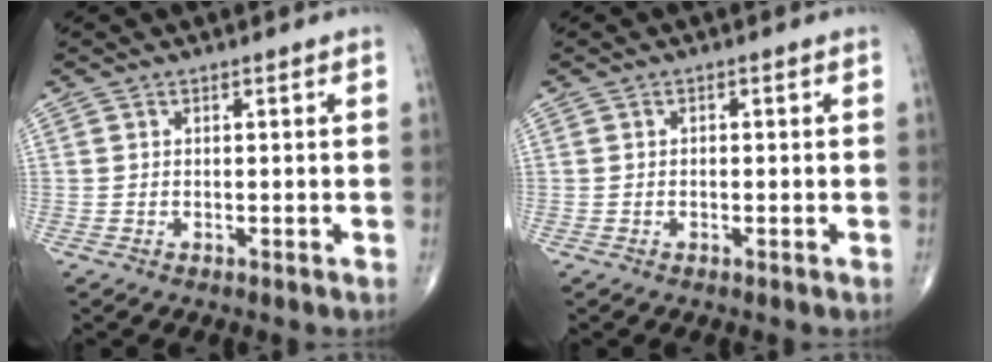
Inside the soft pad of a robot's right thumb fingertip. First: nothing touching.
{"total": 0.5, "force": [0.0, 0.3, 0.4], "torque": [-0.006, 0.000, -0.001]}